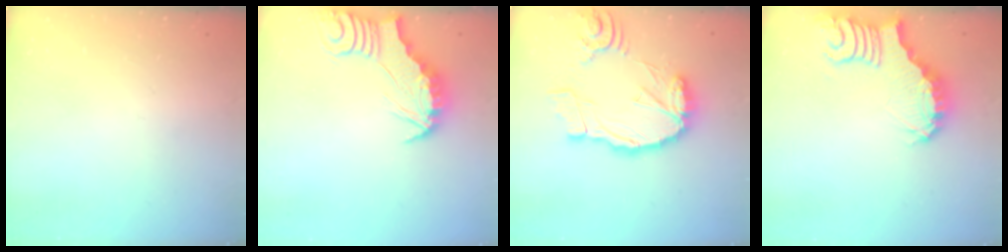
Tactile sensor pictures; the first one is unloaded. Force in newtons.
{"total": 3.0, "press": 3.0, "slide": 0.3}
{"total": 19.4, "press": 19.2, "slide": 2.1}
{"total": 3.8, "press": 3.8, "slide": 0.5}